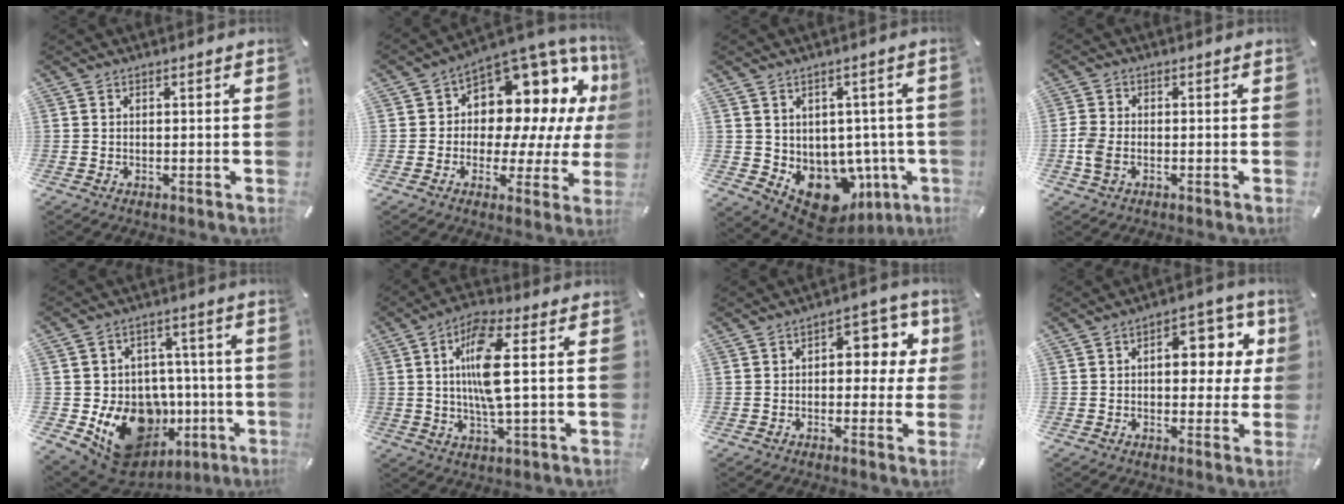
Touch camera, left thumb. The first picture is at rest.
{"total": 12.6, "force": [6.5, 8.5, 6.8], "torque": [-0.089, -0.076, 0.113]}
{"total": 9.7, "force": [-5.0, 6.8, 4.8], "torque": [-0.062, -0.009, -0.074]}
{"total": 4.4, "force": [-1.2, 3.0, 2.9], "torque": [-0.069, 0.002, -0.023]}
{"total": 18.5, "force": [-6.1, 14.6, 9.6], "torque": [-0.134, 0.019, -0.069]}
{"total": 11.6, "force": [1.7, 2.9, 11.1], "torque": [-0.227, -0.002, 0.023]}
{"total": 9.1, "force": [1.3, 5.9, 6.8], "torque": [-0.077, -0.006, 0.014]}
{"total": 11.5, "force": [2.1, 6.9, 8.9], "torque": [-0.109, -0.001, 0.030]}